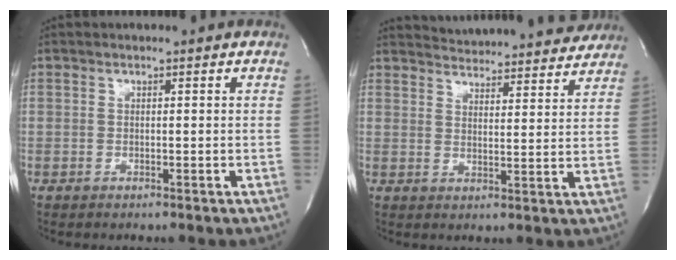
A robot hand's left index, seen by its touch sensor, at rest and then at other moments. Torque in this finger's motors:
{"motor_torque": [0.27, -0.29, 0.51, 0.07]}